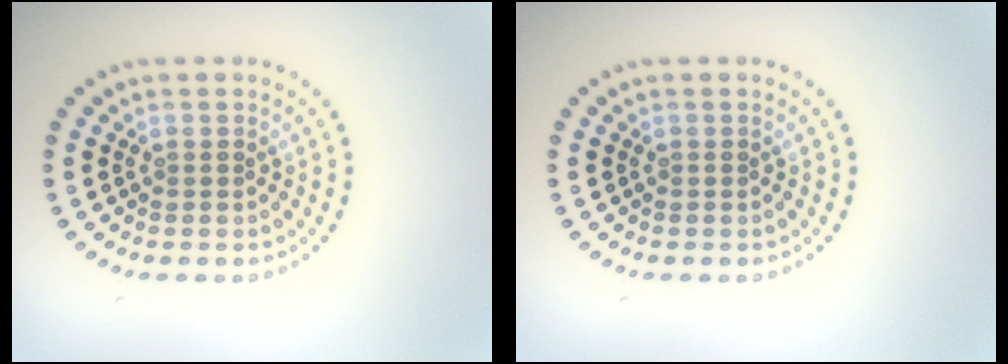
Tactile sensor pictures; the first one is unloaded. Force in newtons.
{"total": 0.0}